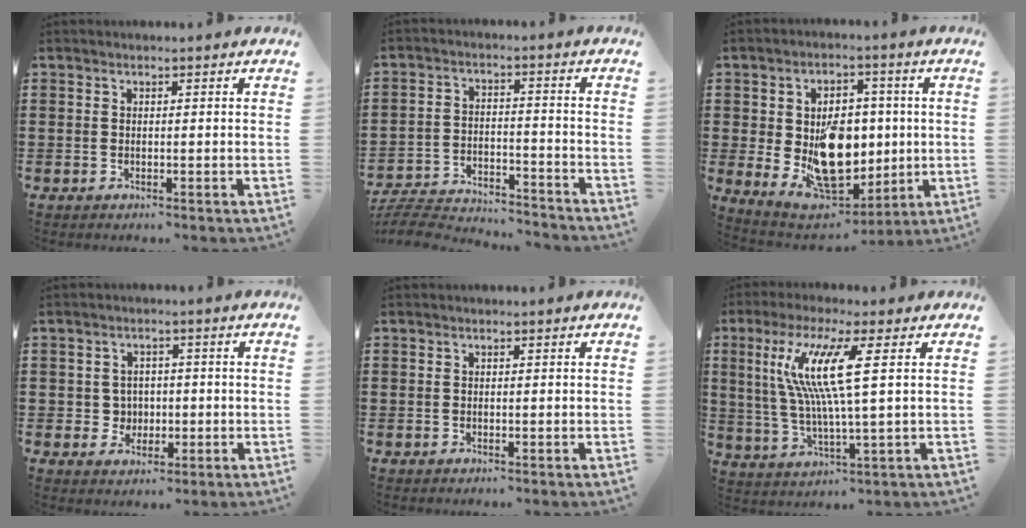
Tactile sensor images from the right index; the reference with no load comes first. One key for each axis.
{"total": 6.2, "fx": -6.1, "fy": 0.4, "fz": 1.2, "tx": -0.035, "ty": 0.000, "tz": -0.125}
{"total": 12.2, "fx": -0.4, "fy": 8.5, "fz": 8.7, "tx": -0.136, "ty": 0.004, "tz": 0.005}
{"total": 3.3, "fx": -0.2, "fy": 3.2, "fz": 0.9, "tx": -0.024, "ty": 0.005, "tz": -0.009}
{"total": 0.0}
{"total": 10.8, "fx": 2.9, "fy": 0.3, "fz": 10.4, "tx": -0.225, "ty": -0.009, "tz": 0.036}